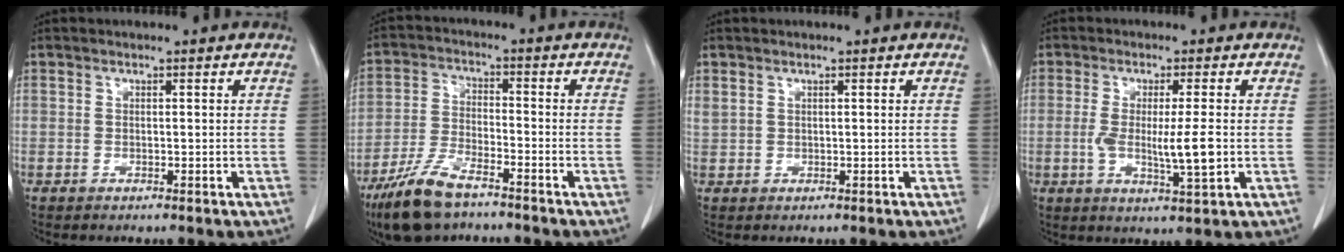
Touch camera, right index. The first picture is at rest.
{"total": 9.7, "force": [-7.1, 2.9, 6.0], "torque": [-0.129, -0.017, -0.133]}
{"total": 1.1, "force": [0.8, 0.6, 0.5], "torque": [-0.017, 0.011, 0.023]}
{"total": 7.0, "force": [-0.7, 0.5, 7.0], "torque": [-0.125, -0.017, -0.013]}